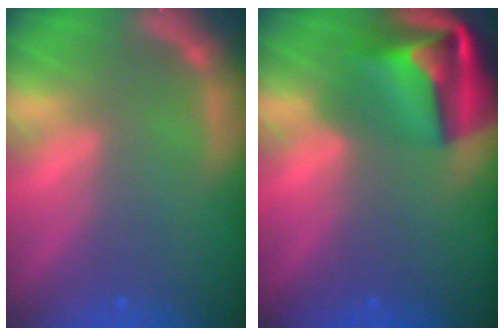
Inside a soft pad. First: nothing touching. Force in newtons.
{"total": 10.1}